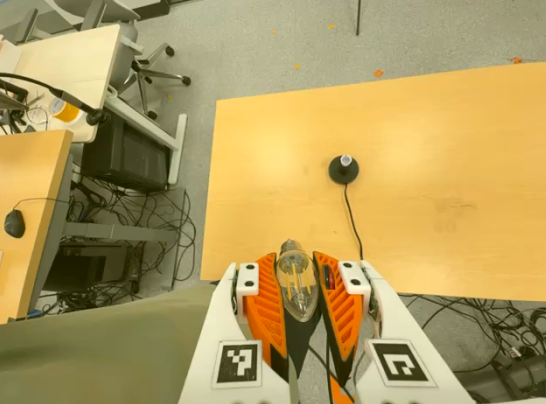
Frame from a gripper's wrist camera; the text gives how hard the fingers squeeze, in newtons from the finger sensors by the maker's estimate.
{"total": 21.6, "left": 24.3, "right": 18.8}